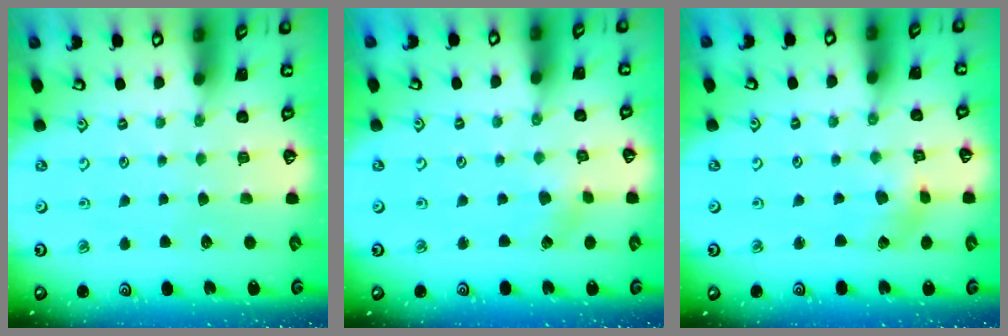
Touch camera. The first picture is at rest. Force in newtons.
{"total": 2.0, "press": 1.9, "slide": 0.6}
{"total": 2.6, "press": 2.6, "slide": 0.4}